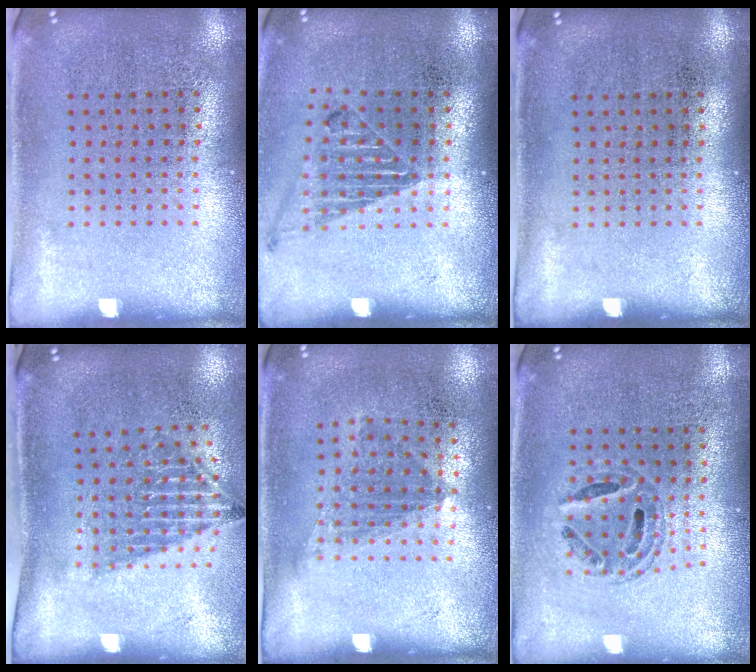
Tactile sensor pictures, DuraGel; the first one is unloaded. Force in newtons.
{"total": 1.1, "press": 1.1, "slide": 0.2}
{"total": 0.0}
{"total": 1.5, "press": 1.1, "slide": 1.0}
{"total": 1.1, "press": 0.8, "slide": 0.7}
{"total": 0.6, "press": 0.6, "slide": 0.2}